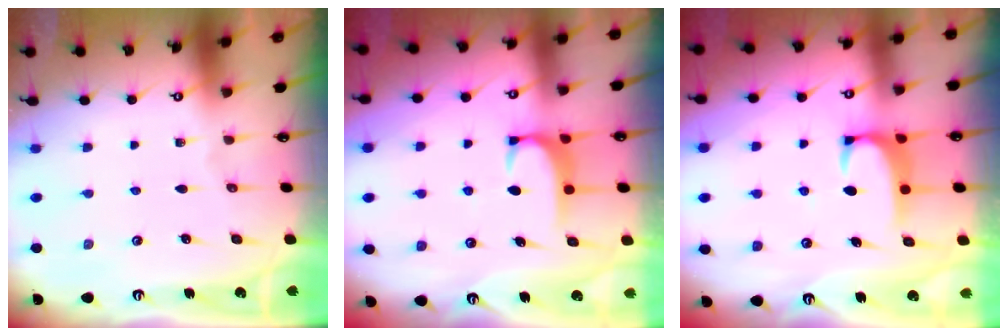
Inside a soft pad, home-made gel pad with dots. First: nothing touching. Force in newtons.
{"total": 1.8, "press": 1.7, "slide": 0.5}
{"total": 1.9, "press": 1.9, "slide": 0.3}